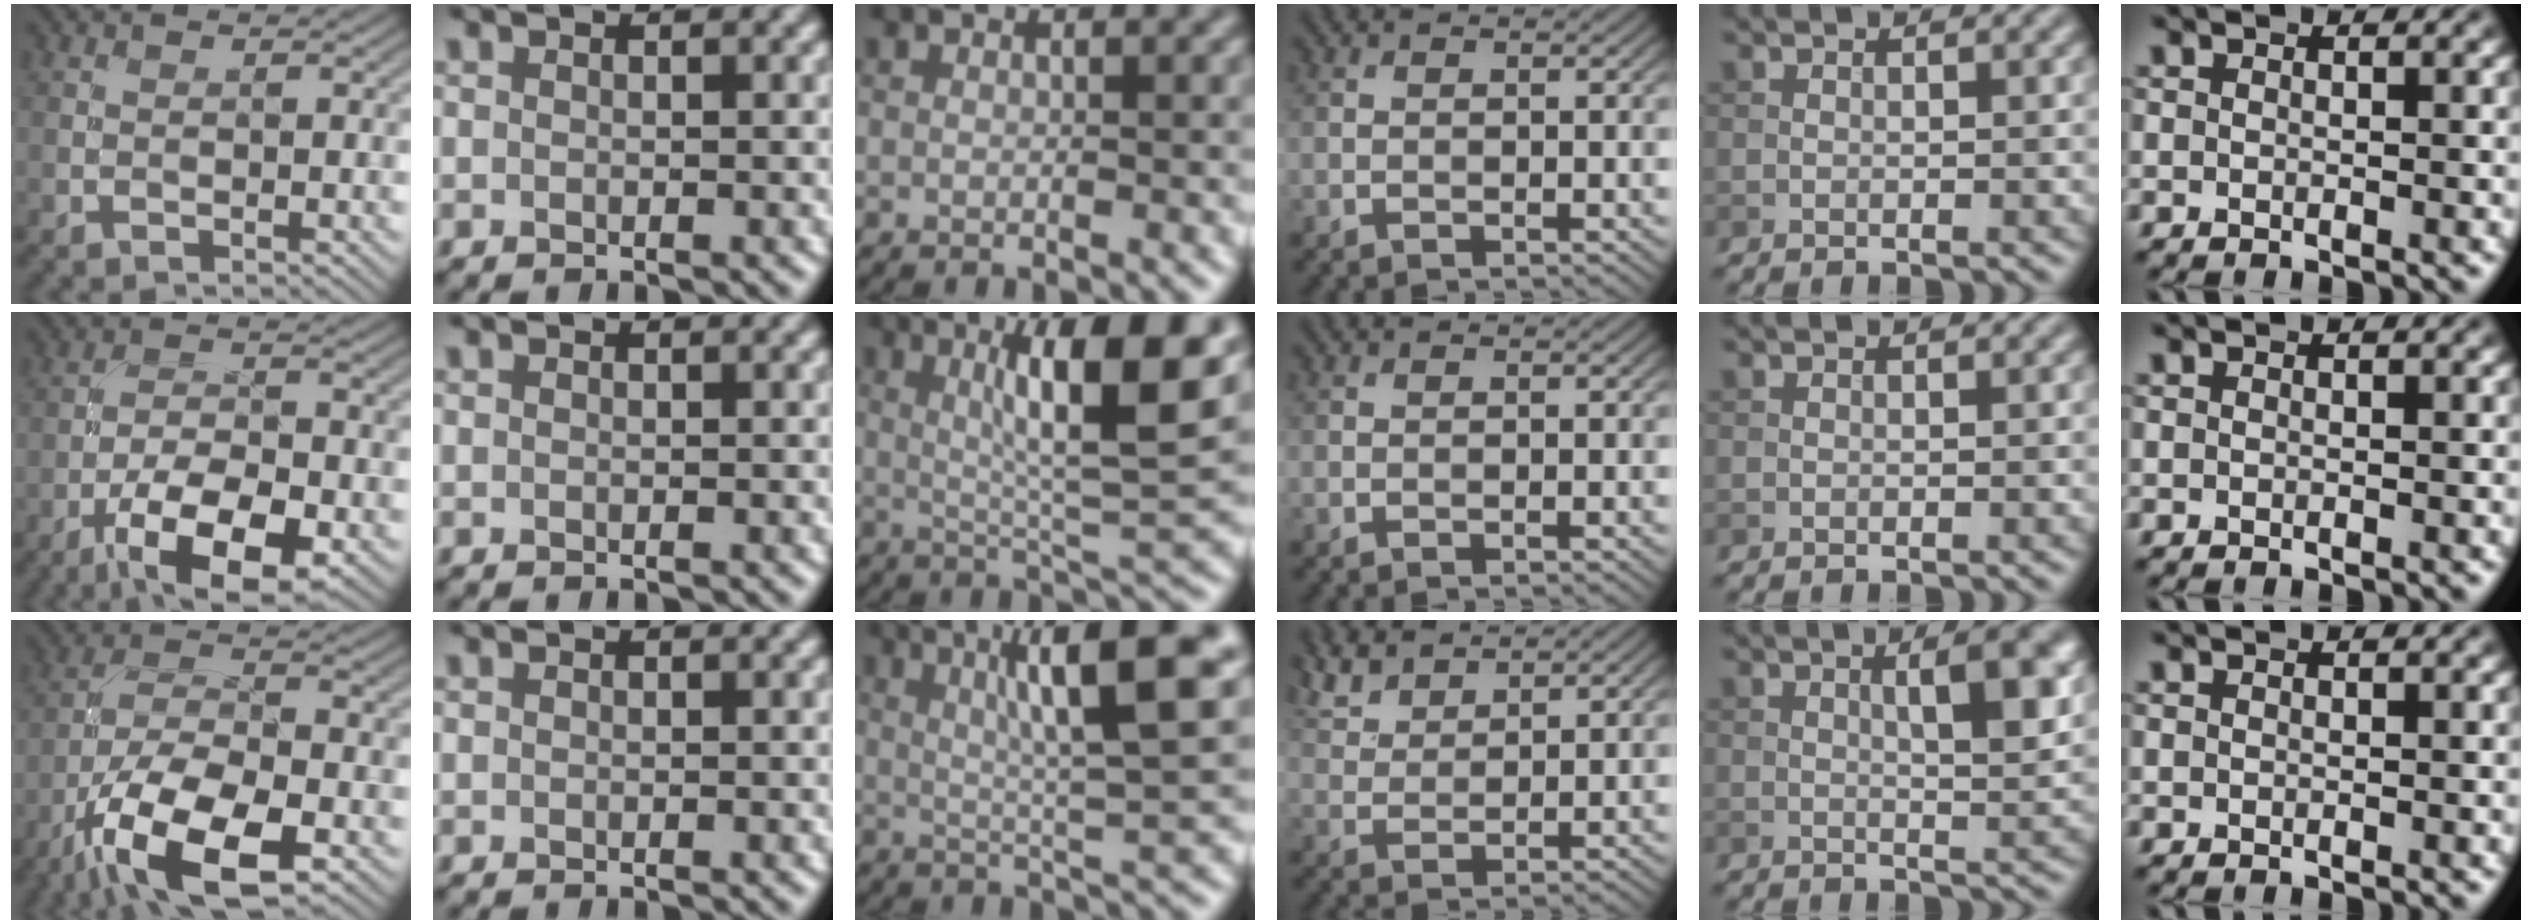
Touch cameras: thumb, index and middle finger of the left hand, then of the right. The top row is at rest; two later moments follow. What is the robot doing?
{"motion": "unscrew", "object": "medicine bottle"}